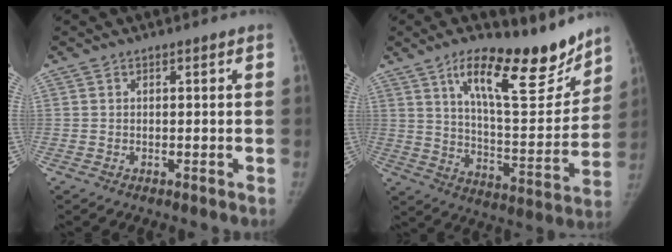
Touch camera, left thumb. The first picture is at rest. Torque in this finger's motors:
{"motor_torque": [1.05, -0.42, 1.55, -1.23, 0.35]}